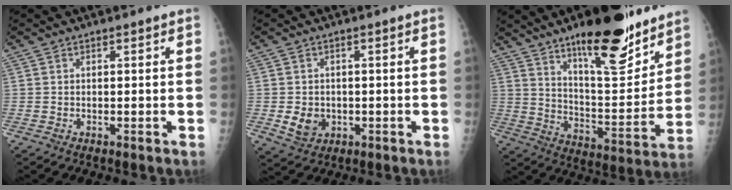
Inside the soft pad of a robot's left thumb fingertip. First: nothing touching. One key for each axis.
{"total": 4.6, "fx": -0.6, "fy": 3.9, "fz": 2.3, "tx": -0.025, "ty": 0.000, "tz": 0.000}
{"total": 20.6, "fx": 14.3, "fy": 6.2, "fz": 13.5, "tx": -0.163, "ty": -0.092, "tz": 0.230}